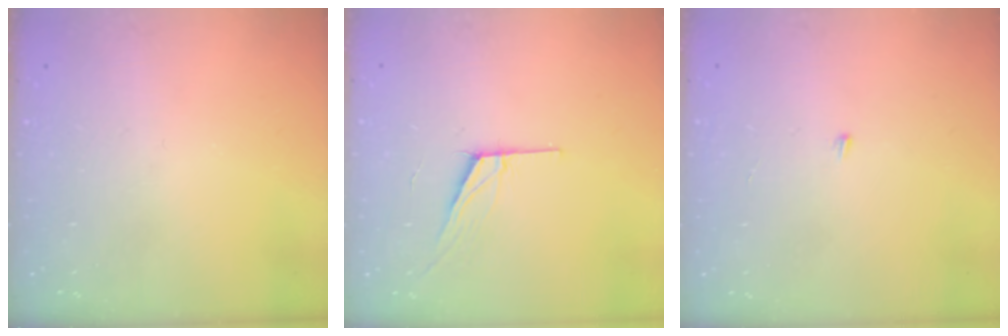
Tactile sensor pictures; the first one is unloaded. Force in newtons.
{"total": 7.8, "press": 7.2, "slide": 3.2}
{"total": 3.3, "press": 3.3, "slide": 0.2}